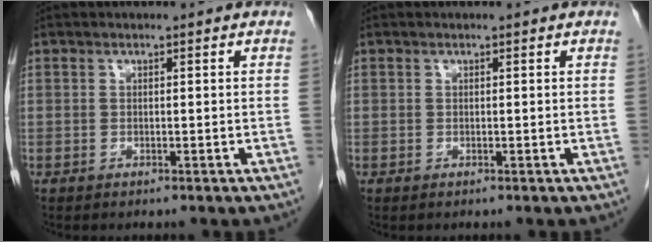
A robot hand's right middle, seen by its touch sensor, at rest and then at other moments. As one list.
[{"total": 0.0}]